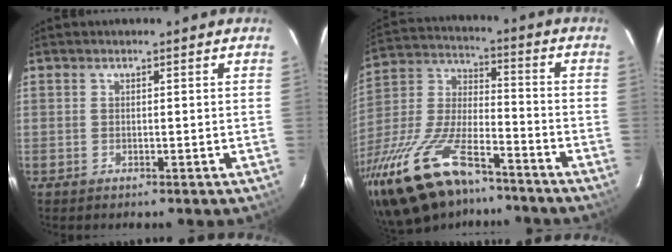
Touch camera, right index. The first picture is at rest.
{"total": 25.5, "force": [-18.0, 9.6, 15.4], "torque": [-0.323, -0.030, -0.310]}